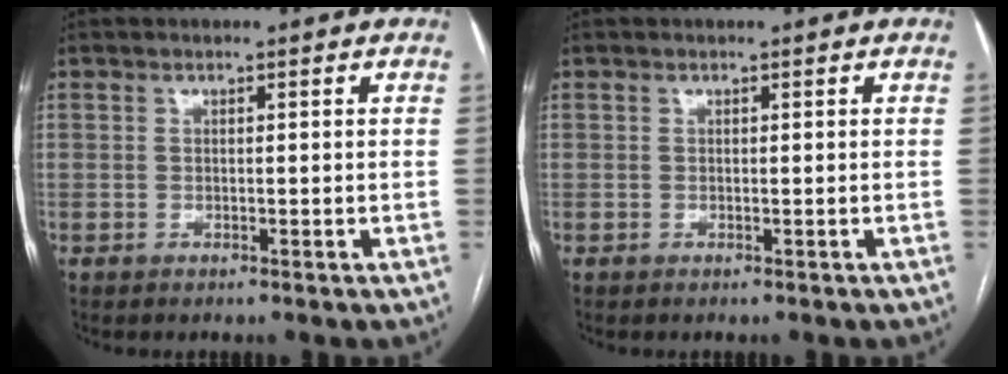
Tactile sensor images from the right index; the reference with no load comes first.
{"total": 0.0}